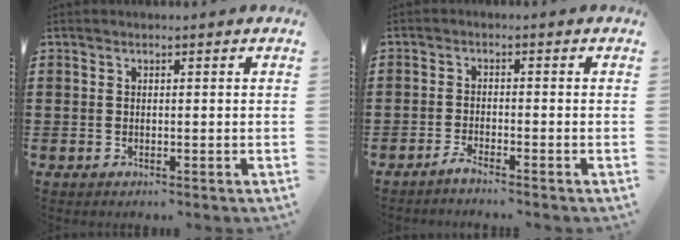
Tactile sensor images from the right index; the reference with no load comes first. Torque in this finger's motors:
{"motor_torque": [-1.05, 1.09, -0.06, -0.01]}